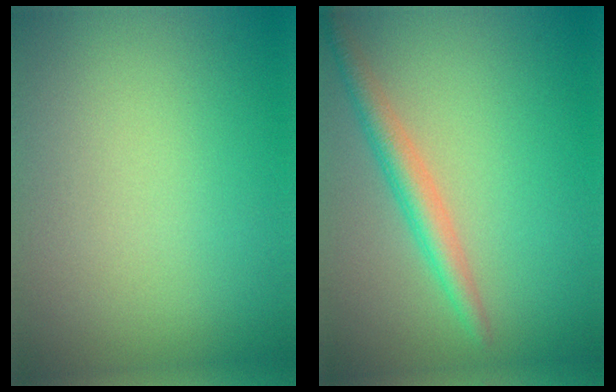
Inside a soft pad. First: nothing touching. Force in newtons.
{"total": 2.7, "press": 2.7, "slide": 0.1}